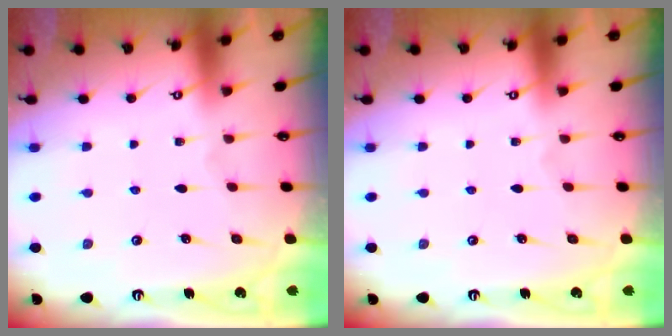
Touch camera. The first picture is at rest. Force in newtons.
{"total": 0.0}